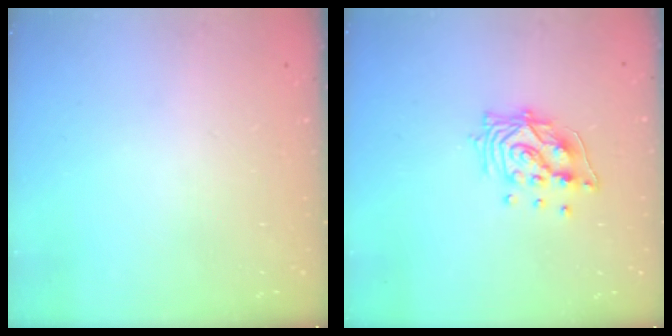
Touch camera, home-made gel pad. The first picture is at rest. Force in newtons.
{"total": 12.0, "press": 12.0, "slide": 1.1}